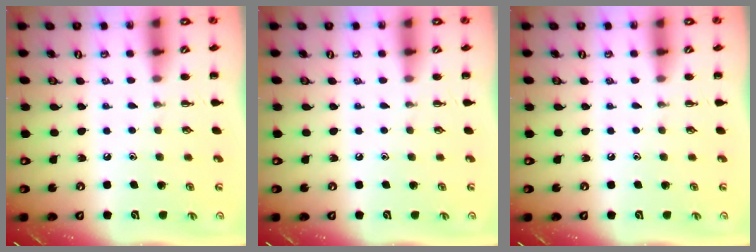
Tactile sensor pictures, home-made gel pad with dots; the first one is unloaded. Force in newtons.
{"total": 0.0}
{"total": 0.0}